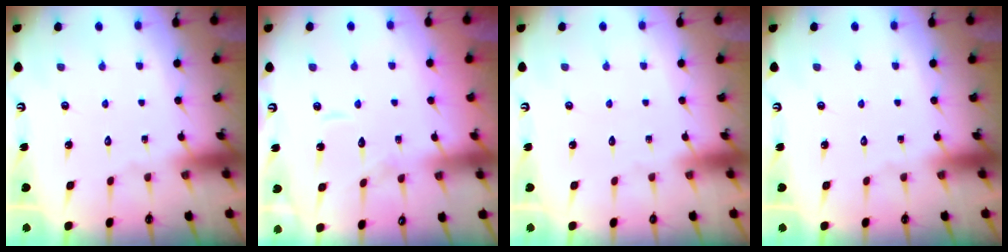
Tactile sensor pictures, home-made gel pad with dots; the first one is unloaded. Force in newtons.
{"total": 6.7, "press": 6.6, "slide": 0.5}
{"total": 0.0}
{"total": 0.0}